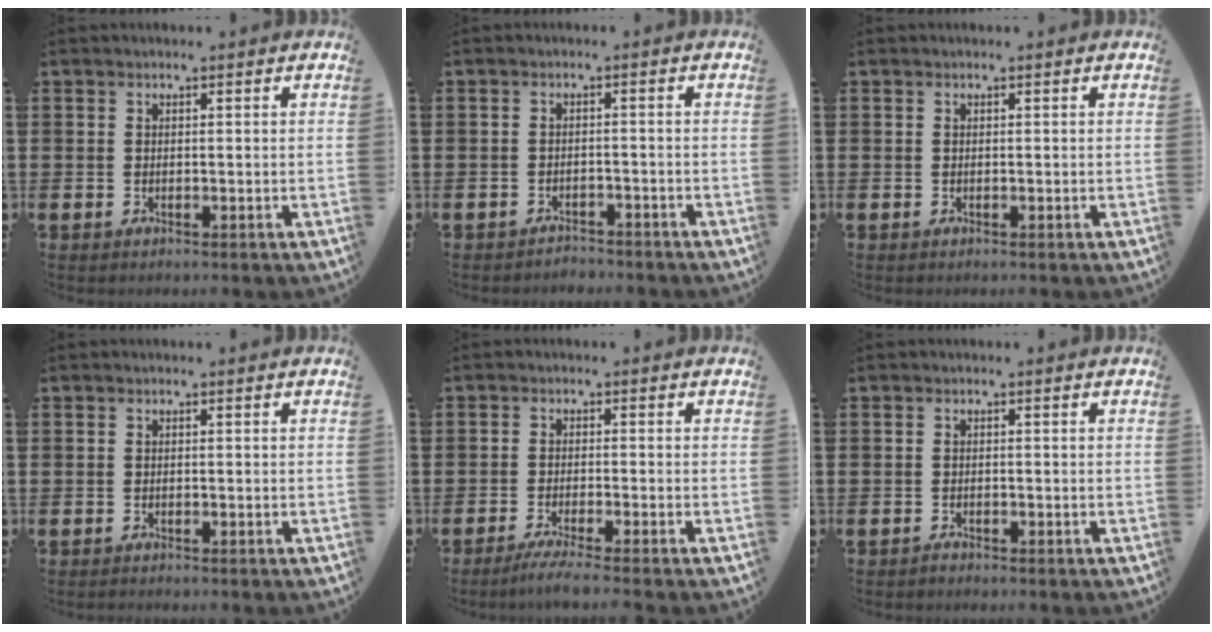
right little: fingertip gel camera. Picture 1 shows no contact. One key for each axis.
{"total": 1.7, "fx": -1.6, "fy": 0.1, "fz": -0.3, "tx": -0.001, "ty": 0.004, "tz": -0.037}
{"total": 0.0}
{"total": 0.0}
{"total": 2.3, "fx": -1.7, "fy": -0.2, "fz": 1.6, "tx": -0.026, "ty": 0.000, "tz": -0.031}
{"total": 0.5, "fx": -0.5, "fy": 0.1, "fz": 0.0, "tx": -0.001, "ty": -0.001, "tz": -0.011}